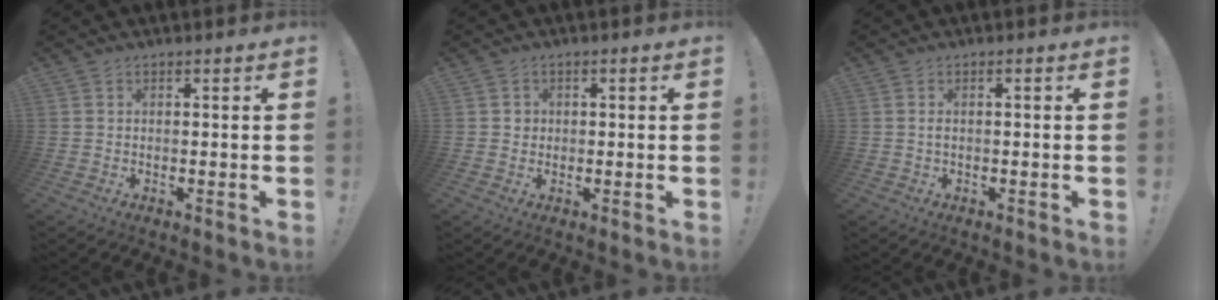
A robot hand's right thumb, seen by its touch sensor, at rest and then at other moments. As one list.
[{"total": 2.0, "force": [0.0, 2.0, 0.4], "torque": [0.008, 0.000, -0.004]}, {"total": 1.3, "force": [-0.3, 0.0, 1.2], "torque": [-0.022, 0.000, -0.006]}]